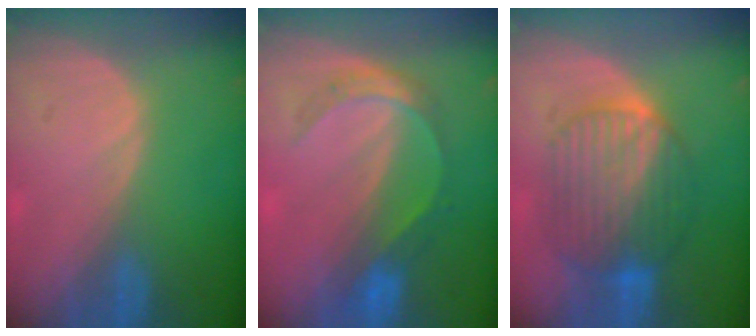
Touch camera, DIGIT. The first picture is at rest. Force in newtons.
{"total": 5.3, "press": 5.0, "slide": 1.7}
{"total": 9.2, "press": 9.2, "slide": 0.7}